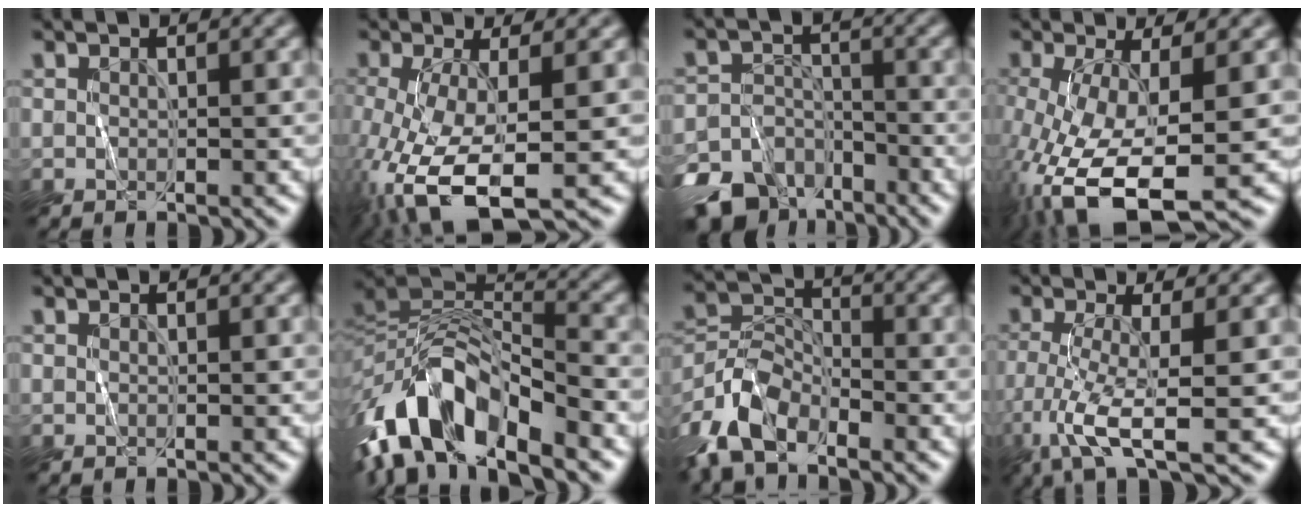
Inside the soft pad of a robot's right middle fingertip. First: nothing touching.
{"total": 8.5, "force": [-3.5, 2.7, 7.3], "torque": [-0.165, -0.015, -0.065]}
{"total": 10.7, "force": [-8.0, 6.7, 2.4], "torque": [-0.042, -0.028, -0.152]}
{"total": 11.1, "force": [-4.4, 4.0, 9.4], "torque": [-0.197, -0.021, -0.075]}
{"total": 0.0}
{"total": 12.1, "force": [-6.8, 4.4, 9.0], "torque": [-0.157, 0.014, -0.133]}
{"total": 6.5, "force": [-5.0, 2.7, 3.2], "torque": [-0.070, 0.004, -0.111]}
{"total": 5.4, "force": [-2.5, 0.5, 4.8], "torque": [-0.099, -0.004, -0.052]}